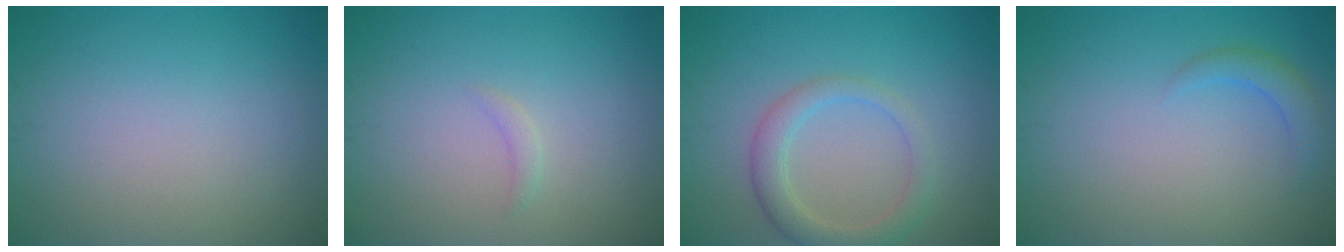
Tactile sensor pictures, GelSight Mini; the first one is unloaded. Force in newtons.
{"total": 0.8, "press": 0.7, "slide": 0.2}
{"total": 3.1, "press": 3.1, "slide": 0.2}
{"total": 1.8, "press": 1.8, "slide": 0.2}